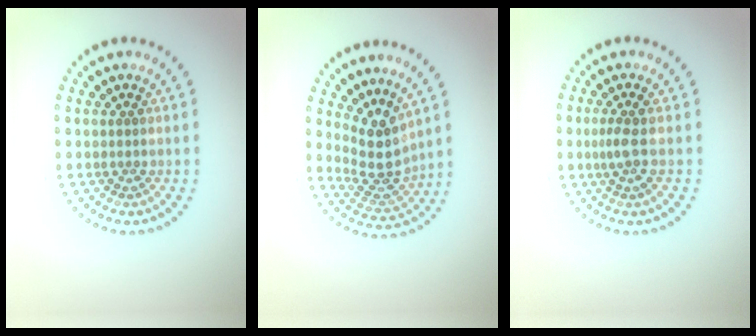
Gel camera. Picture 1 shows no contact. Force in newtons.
{"total": 3.8, "press": 2.8, "slide": 2.5}
{"total": 1.9, "press": 1.4, "slide": 1.3}